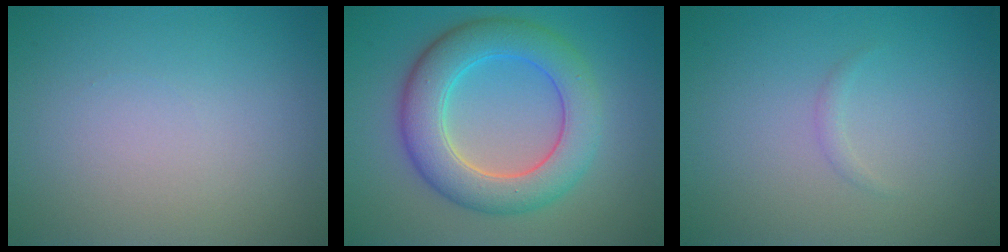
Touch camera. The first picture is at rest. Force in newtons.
{"total": 7.2, "press": 7.2, "slide": 0.5}
{"total": 0.6, "press": 0.6, "slide": 0.0}